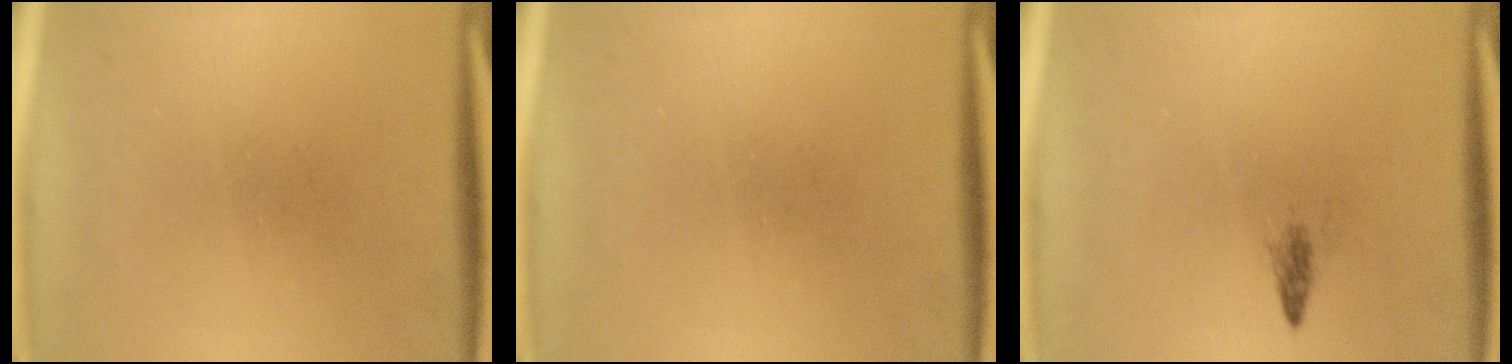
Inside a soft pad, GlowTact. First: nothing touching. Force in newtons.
{"total": 0.0}
{"total": 1.0}